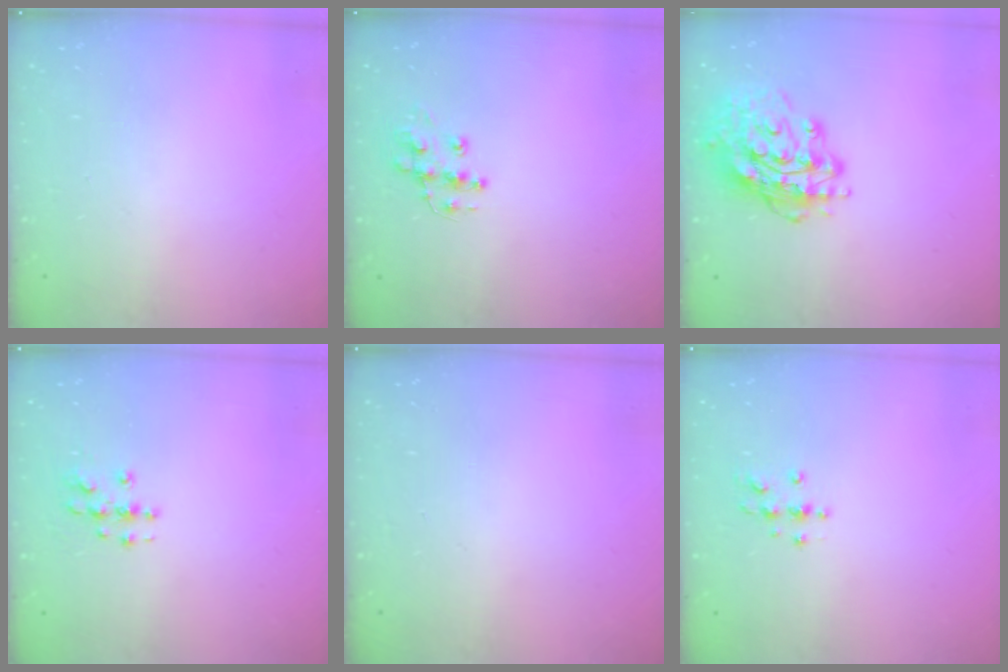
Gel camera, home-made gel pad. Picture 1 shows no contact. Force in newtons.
{"total": 9.8, "press": 9.7, "slide": 0.5}
{"total": 15.5, "press": 15.5, "slide": 1.5}
{"total": 4.3, "press": 4.3, "slide": 0.6}
{"total": 0.0}
{"total": 3.7, "press": 3.6, "slide": 0.5}